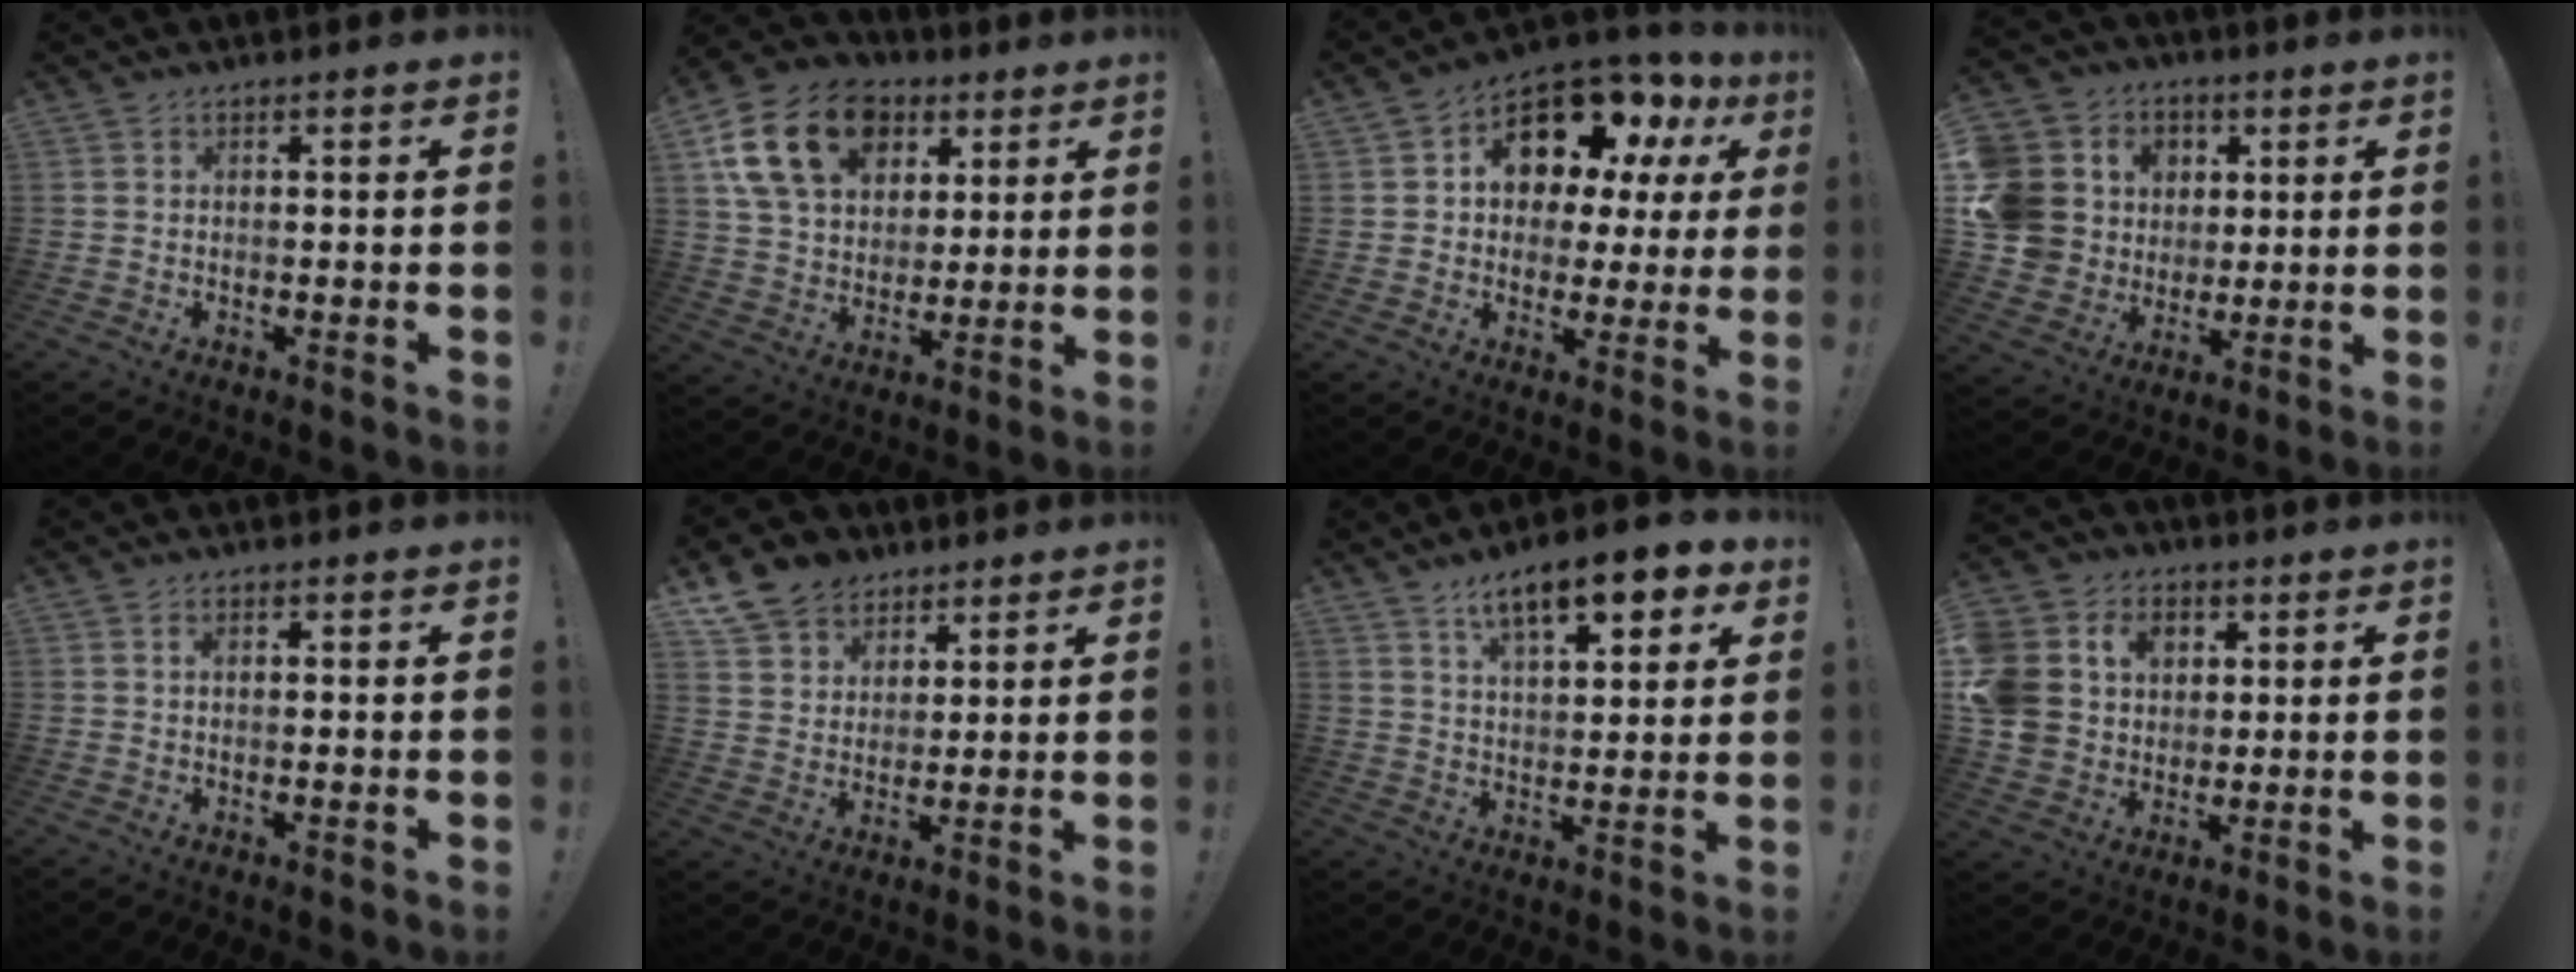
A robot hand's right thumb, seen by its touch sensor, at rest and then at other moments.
{"total": 19.9, "force": [8.5, 13.9, 11.4], "torque": [-0.192, -0.026, 0.159]}
{"total": 14.1, "force": [8.2, 8.3, 7.9], "torque": [-0.121, -0.061, 0.145]}
{"total": 14.5, "force": [2.2, 13.4, 4.9], "torque": [-0.096, 0.000, 0.071]}
{"total": 0.9, "force": [0.5, 0.1, 0.8], "torque": [-0.012, 0.000, 0.008]}
{"total": 10.6, "force": [7.3, 7.3, 2.2], "torque": [-0.043, -0.047, 0.147]}
{"total": 13.3, "force": [7.5, 4.8, 9.8], "torque": [-0.148, -0.033, 0.122]}
{"total": 13.7, "force": [3.0, 12.1, 5.6], "torque": [-0.114, -0.003, 0.066]}